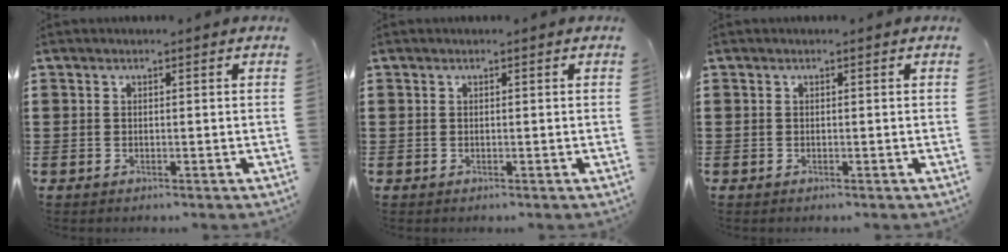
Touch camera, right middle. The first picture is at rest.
{"total": 0.0}
{"total": 0.0}